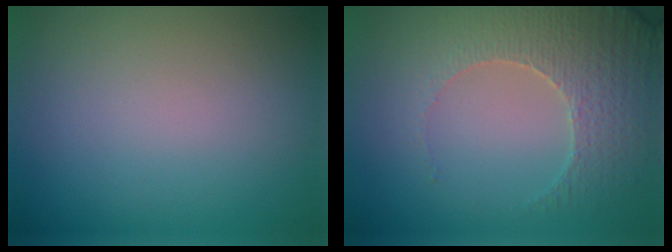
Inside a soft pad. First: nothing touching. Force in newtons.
{"total": 4.1, "press": 4.1, "slide": 0.4}